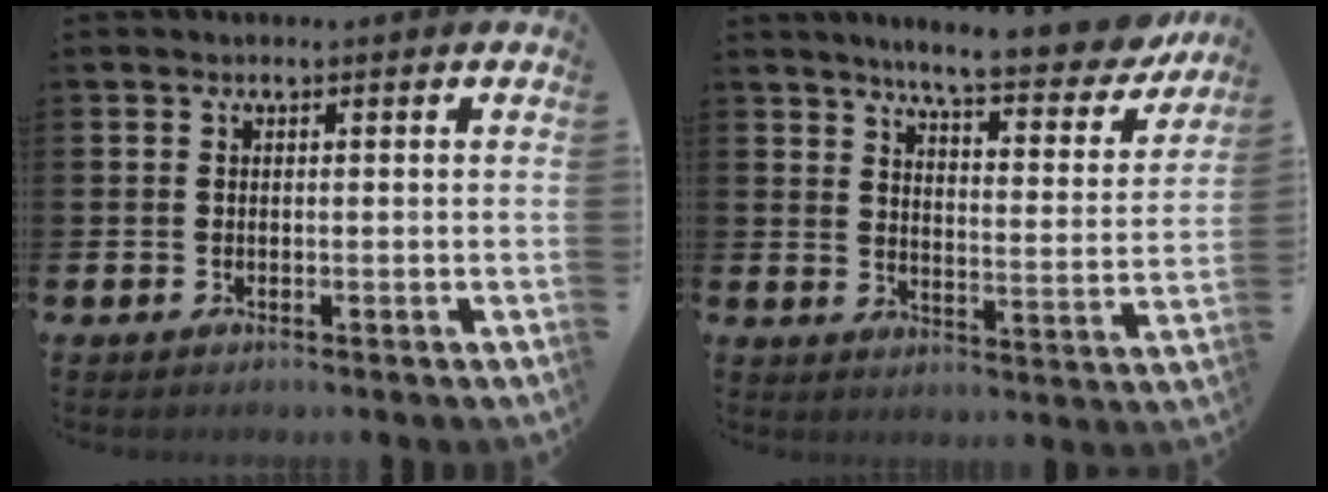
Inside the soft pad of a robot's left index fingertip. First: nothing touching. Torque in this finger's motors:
{"motor_torque": [0.28, -0.41, 1.04, 0.21]}